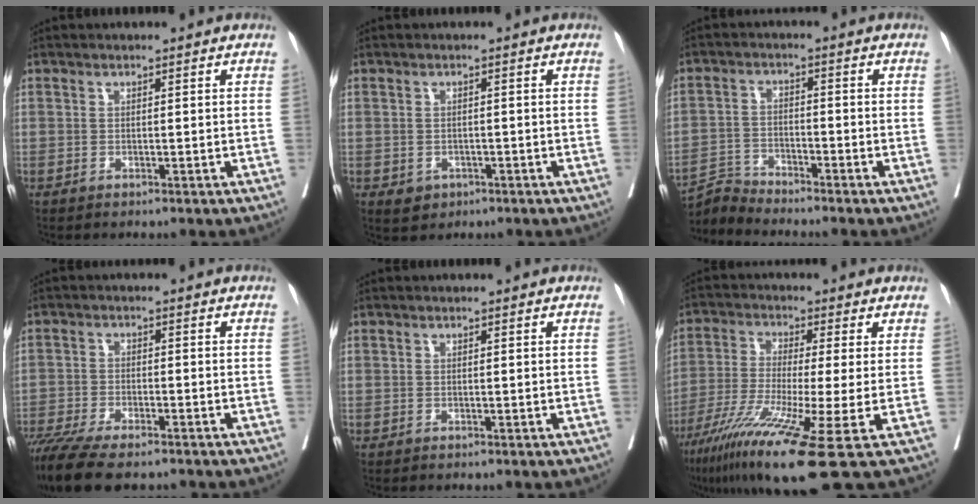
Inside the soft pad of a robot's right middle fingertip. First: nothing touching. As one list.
[{"total": 2.7, "force": [-1.3, 2.2, 0.9], "torque": [-0.012, 0.001, -0.010]}, {"total": 4.3, "force": [-4.1, -1.0, -1.1], "torque": [0.016, -0.012, -0.076]}, {"total": 11.8, "force": [-9.5, 2.6, 6.5], "torque": [-0.111, -0.018, -0.151]}, {"total": 0.0}, {"total": 14.5, "force": [-7.7, -1.2, 12.2], "torque": [-0.227, -0.044, -0.136]}]